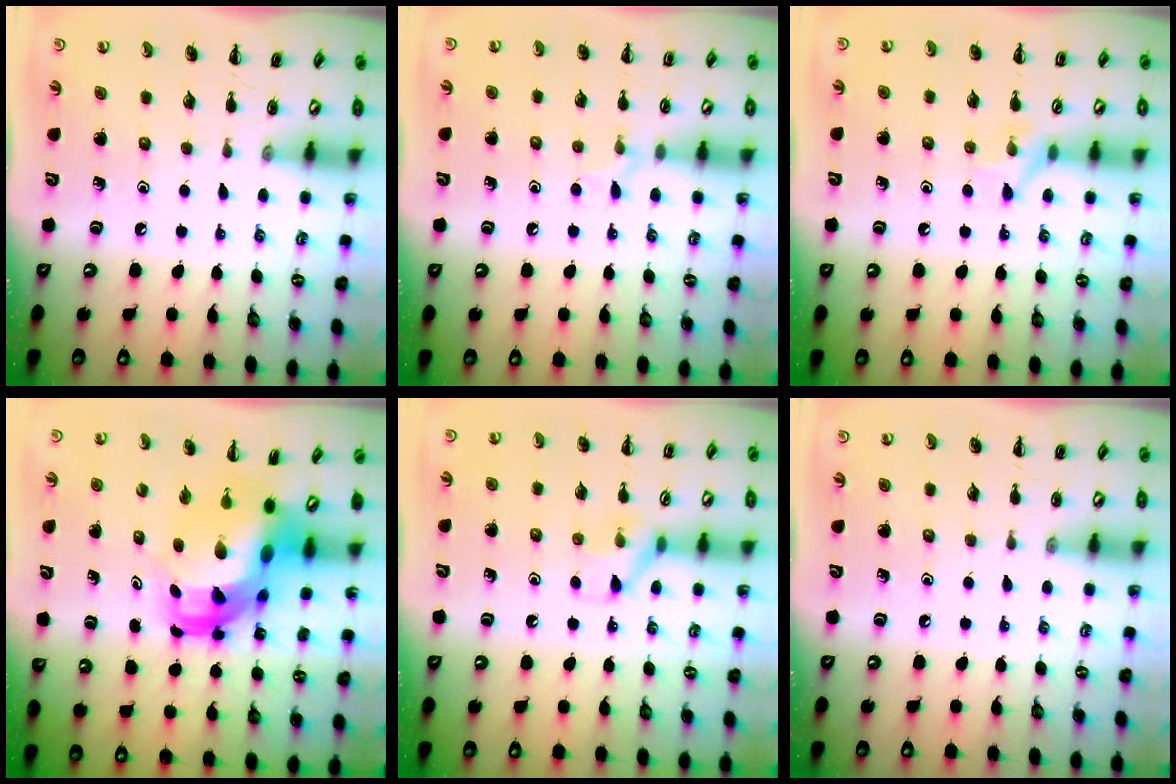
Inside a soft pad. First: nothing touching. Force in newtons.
{"total": 5.4, "press": 5.2, "slide": 1.7}
{"total": 6.1, "press": 6.1, "slide": 0.4}
{"total": 8.8, "press": 8.5, "slide": 2.3}
{"total": 7.2, "press": 7.2, "slide": 0.7}
{"total": 0.0}